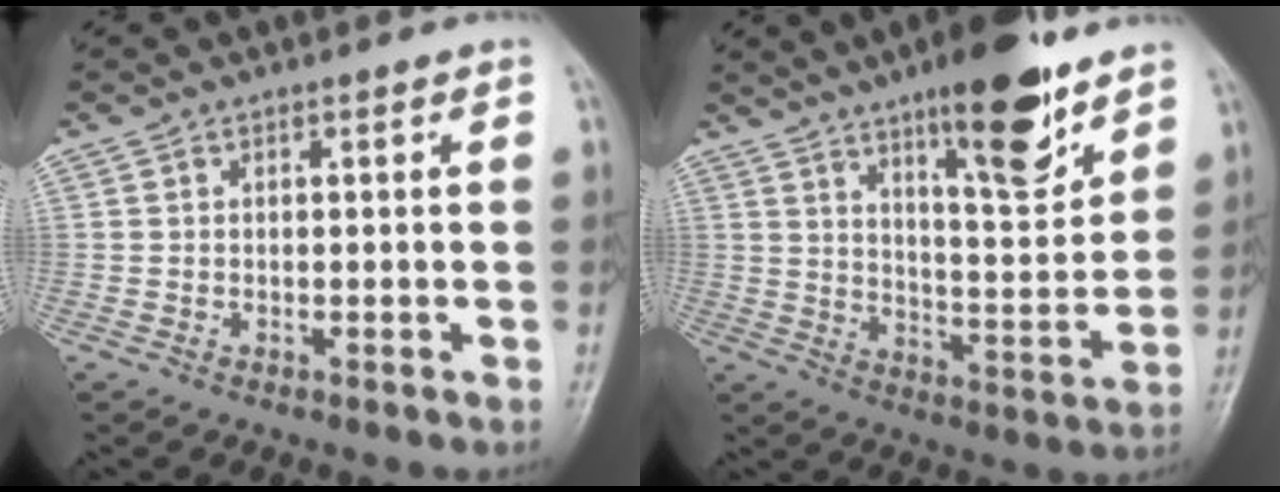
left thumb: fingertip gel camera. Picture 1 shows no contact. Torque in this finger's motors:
{"motor_torque": [1.07, 0.11, 1.36, -1.41, 0.38]}